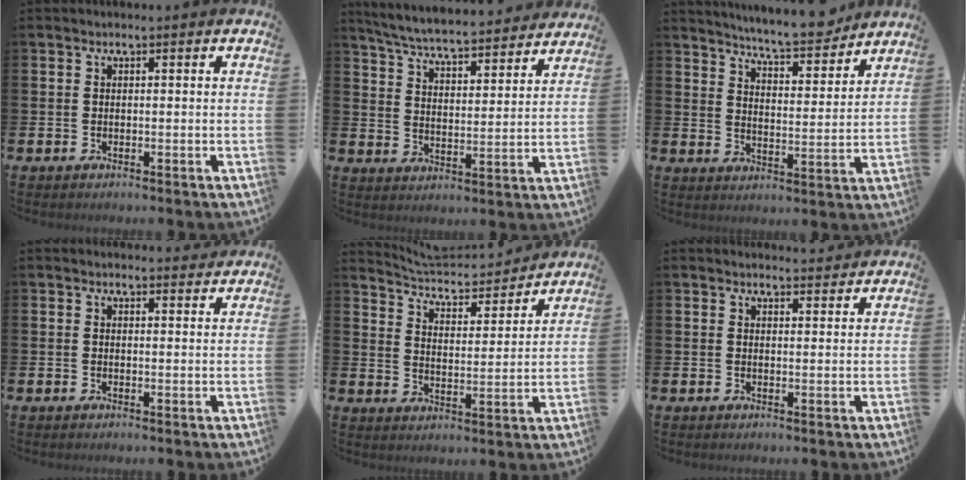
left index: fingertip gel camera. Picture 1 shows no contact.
{"total": 6.3, "force": [6.1, 0.6, 1.5], "torque": [-0.060, -0.044, 0.103]}
{"total": 7.0, "force": [6.8, 0.5, 1.4], "torque": [-0.037, -0.052, 0.117]}
{"total": 1.7, "force": [1.6, 0.3, -0.1], "torque": [0.011, -0.009, 0.027]}
{"total": 5.5, "force": [5.3, 1.3, 0.8], "torque": [-0.045, -0.046, 0.089]}
{"total": 2.4, "force": [2.3, 0.4, -0.1], "torque": [0.011, -0.017, 0.040]}